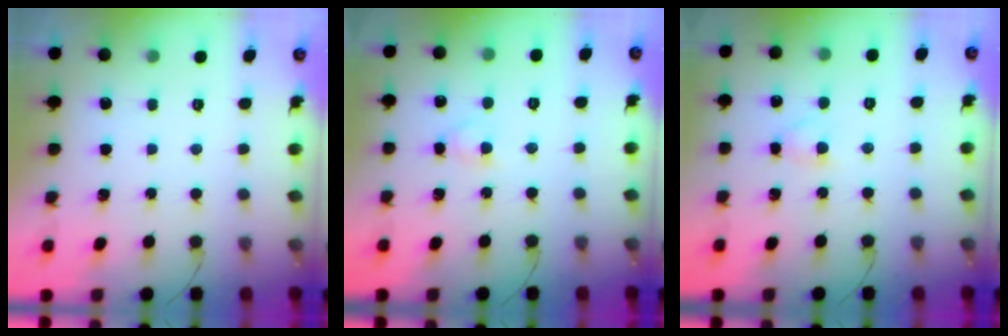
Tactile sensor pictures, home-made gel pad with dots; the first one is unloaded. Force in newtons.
{"total": 2.6, "press": 2.4, "slide": 1.1}
{"total": 2.8, "press": 2.6, "slide": 1.1}